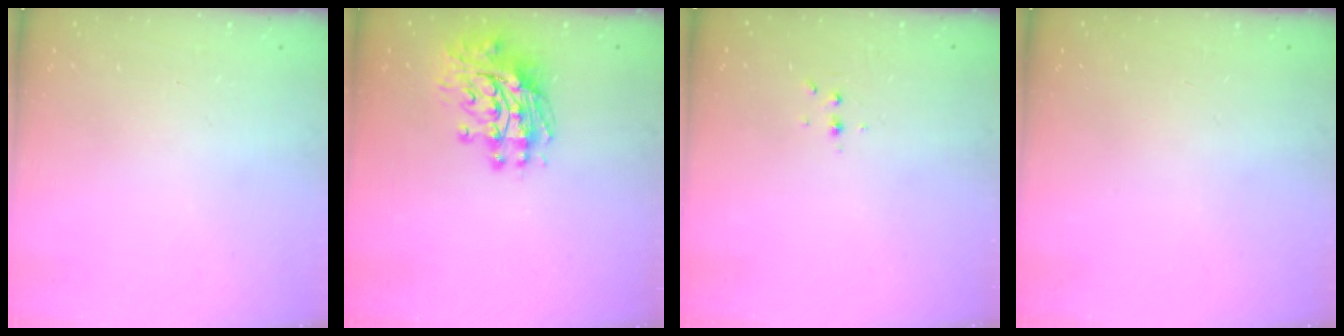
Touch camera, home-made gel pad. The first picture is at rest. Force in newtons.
{"total": 11.5, "press": 11.4, "slide": 1.2}
{"total": 4.0, "press": 3.6, "slide": 1.8}
{"total": 0.0}